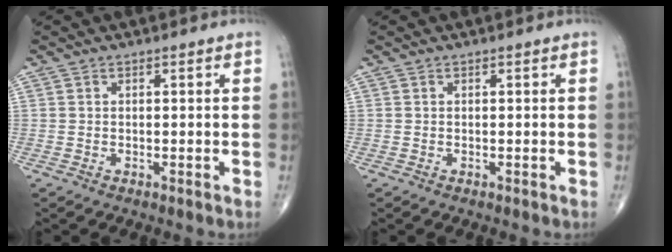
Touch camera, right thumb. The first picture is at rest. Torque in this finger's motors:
{"motor_torque": [0.05, 0.05, 0.00, 0.00, 0.00]}